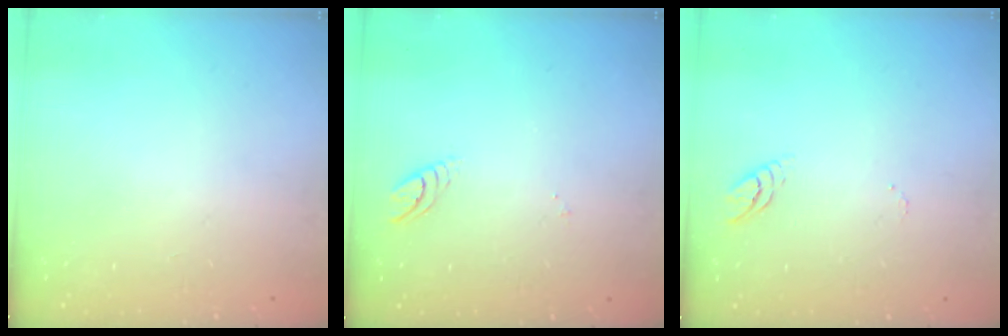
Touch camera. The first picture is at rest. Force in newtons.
{"total": 4.1, "press": 4.1, "slide": 0.2}
{"total": 3.0, "press": 3.0, "slide": 0.4}